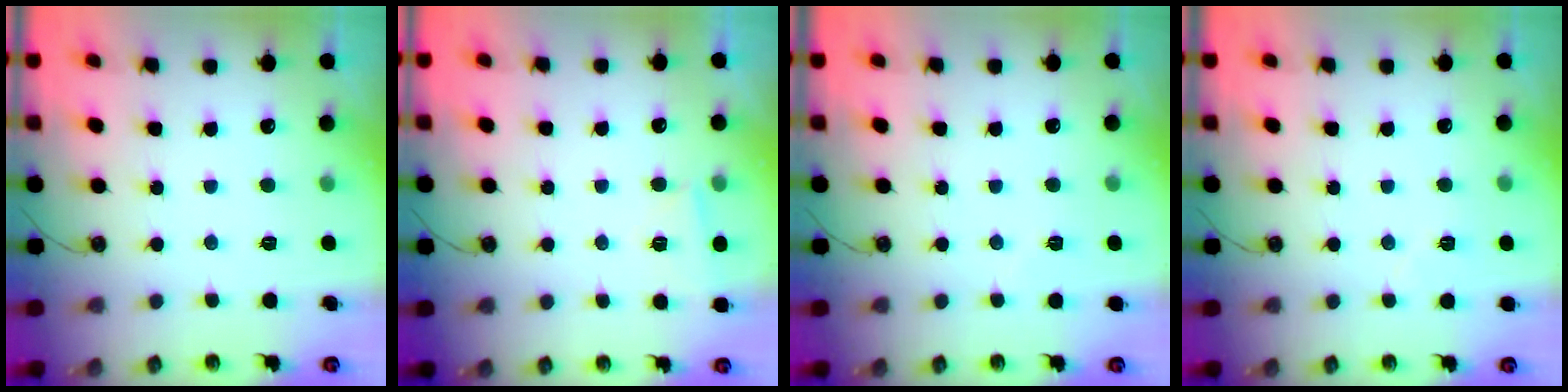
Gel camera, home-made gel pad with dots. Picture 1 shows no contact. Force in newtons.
{"total": 3.9, "press": 1.7, "slide": 3.5}
{"total": 2.9, "press": 2.7, "slide": 1.1}
{"total": 5.3, "press": 5.0, "slide": 1.9}